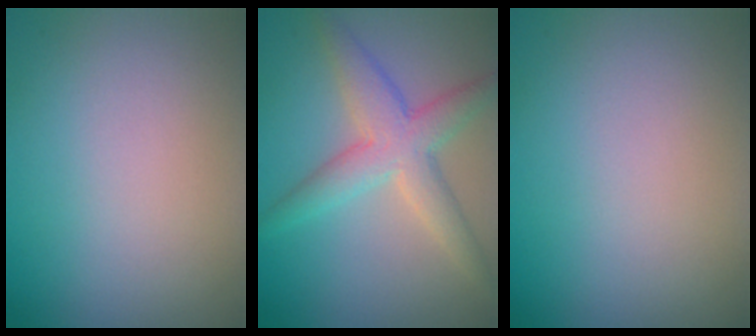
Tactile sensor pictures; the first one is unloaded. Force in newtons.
{"total": 4.6, "press": 4.6, "slide": 0.2}
{"total": 0.0}